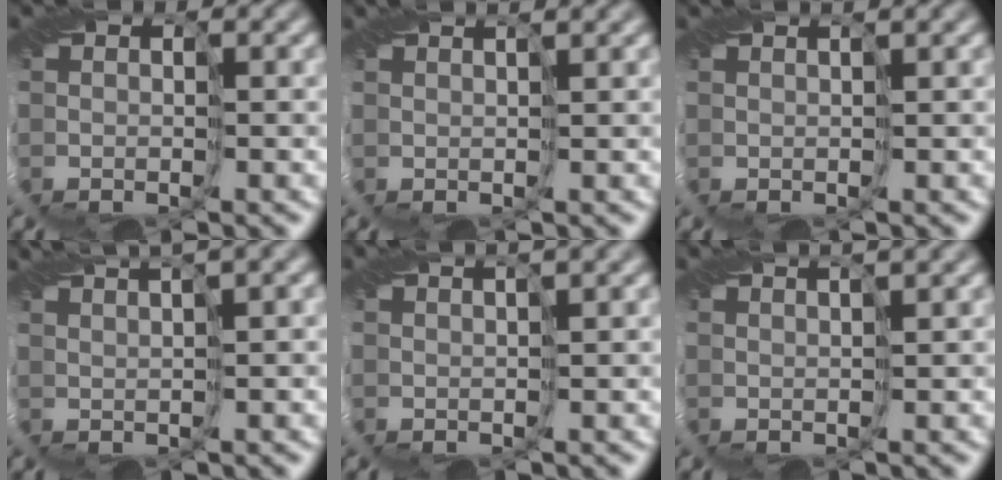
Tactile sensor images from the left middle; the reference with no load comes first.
{"total": 2.0, "force": [1.7, 0.1, 1.1], "torque": [-0.024, 0.009, 0.017]}
{"total": 1.4, "force": [1.1, -0.1, 0.8], "torque": [-0.019, 0.000, 0.018]}
{"total": 4.6, "force": [3.1, 0.5, 3.4], "torque": [-0.060, 0.016, 0.054]}
{"total": 2.8, "force": [2.0, 0.2, 1.9], "torque": [-0.035, 0.009, 0.027]}
{"total": 3.3, "force": [2.5, 0.4, 2.1], "torque": [-0.033, 0.015, 0.024]}